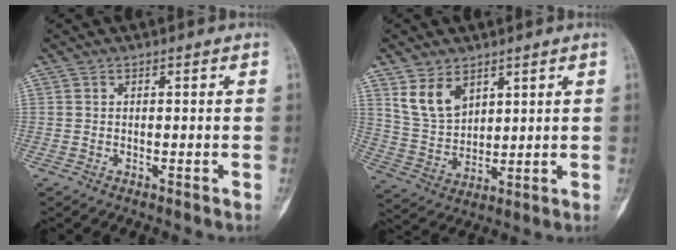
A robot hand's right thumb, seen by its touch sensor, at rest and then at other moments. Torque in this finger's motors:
{"motor_torque": [-0.38, 0.39, 0.07, 0.00, 0.05]}